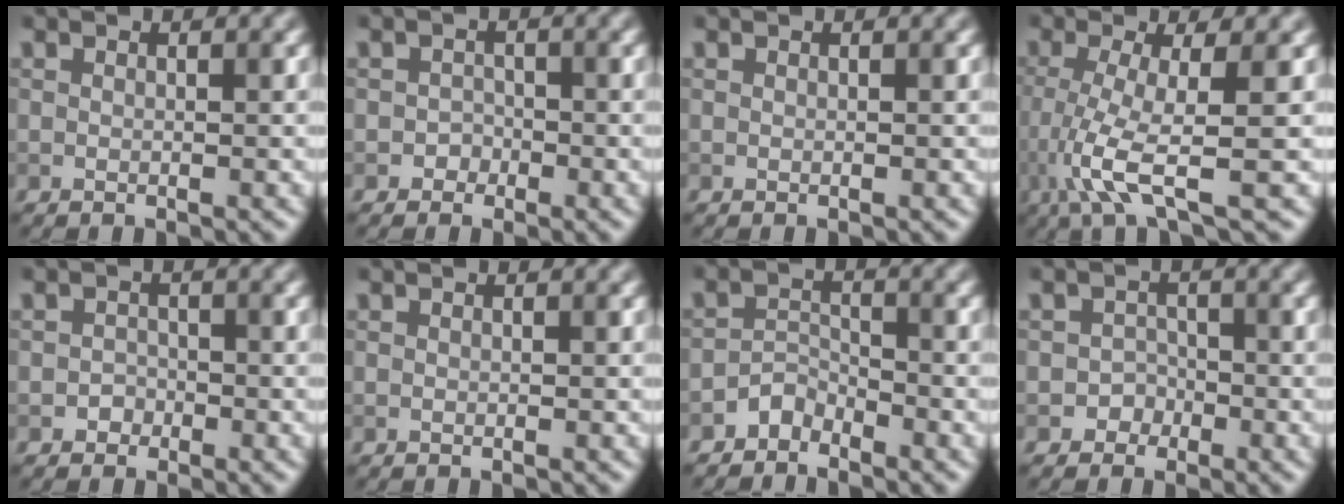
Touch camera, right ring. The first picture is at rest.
{"total": 1.1, "force": [-0.6, 1.0, 0.1], "torque": [0.009, 0.002, -0.010]}
{"total": 0.0}
{"total": 5.4, "force": [-1.6, 1.0, 5.1], "torque": [-0.103, -0.012, -0.036]}
{"total": 1.1, "force": [-0.6, 0.9, 0.1], "torque": [0.007, 0.001, -0.010]}
{"total": 0.0}
{"total": 2.0, "force": [-1.7, 0.8, 0.3], "torque": [-0.002, 0.012, -0.035]}
{"total": 1.5, "force": [-0.8, 1.2, 0.0], "torque": [0.013, 0.006, -0.015]}